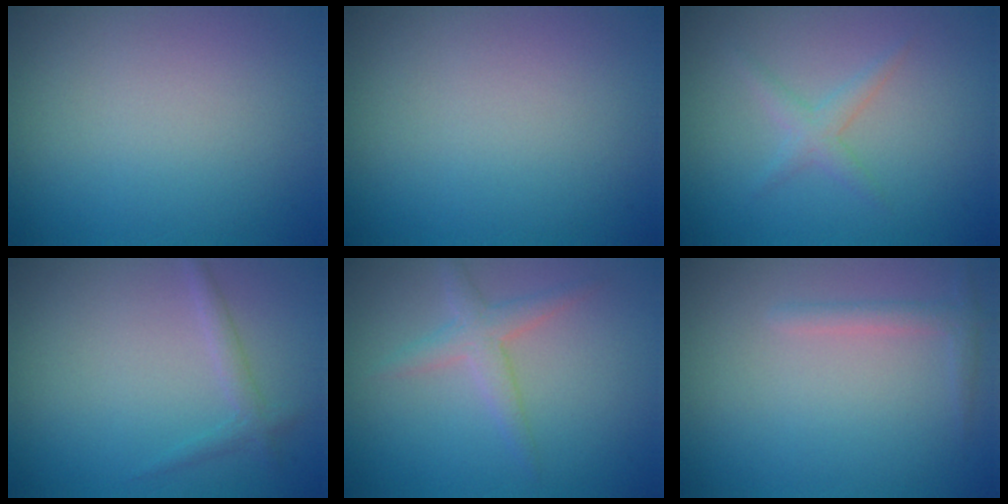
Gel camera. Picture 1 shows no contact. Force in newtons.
{"total": 0.0}
{"total": 1.4, "press": 1.4, "slide": 0.1}
{"total": 1.4, "press": 1.4, "slide": 0.0}
{"total": 2.2, "press": 2.2, "slide": 0.1}
{"total": 1.3, "press": 1.3, "slide": 0.1}